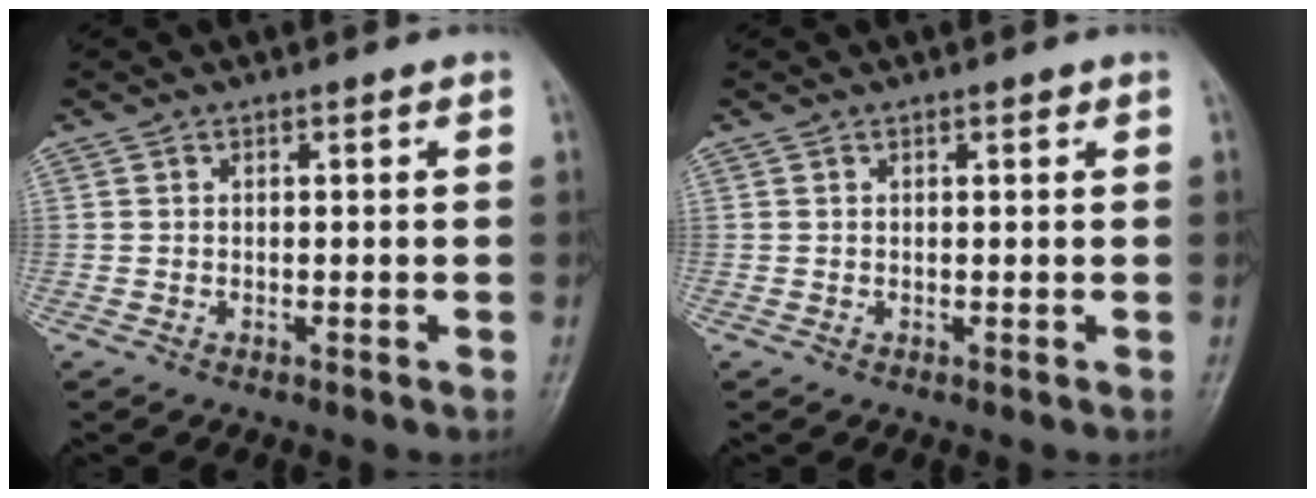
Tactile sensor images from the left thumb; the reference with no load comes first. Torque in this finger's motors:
{"motor_torque": [0.06, -0.04, -0.13, -0.07, 0.00]}